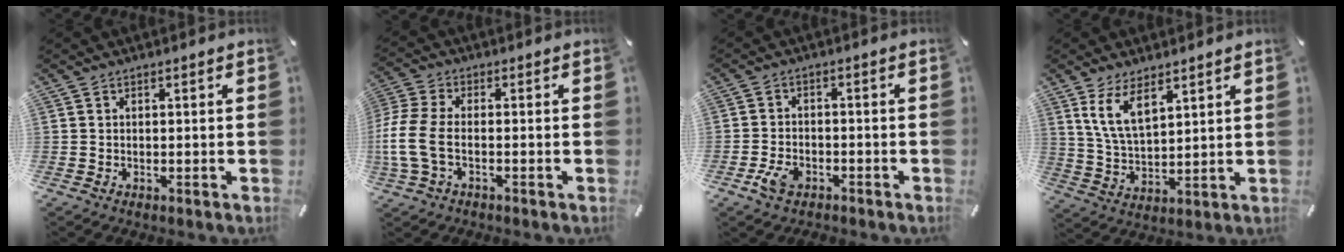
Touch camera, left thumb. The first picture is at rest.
{"total": 8.4, "force": [-2.1, 4.4, 6.9], "torque": [-0.164, -0.010, -0.040]}
{"total": 4.5, "force": [-2.7, 2.7, 2.5], "torque": [-0.058, 0.009, -0.052]}
{"total": 10.0, "force": [5.7, 4.0, 7.1], "torque": [-0.180, -0.026, 0.106]}